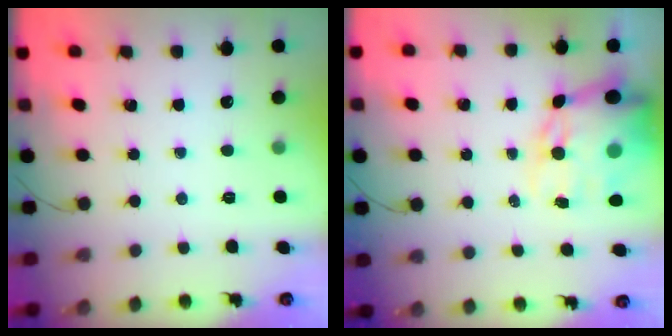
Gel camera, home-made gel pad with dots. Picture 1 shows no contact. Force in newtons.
{"total": 15.8, "press": 15.4, "slide": 3.6}